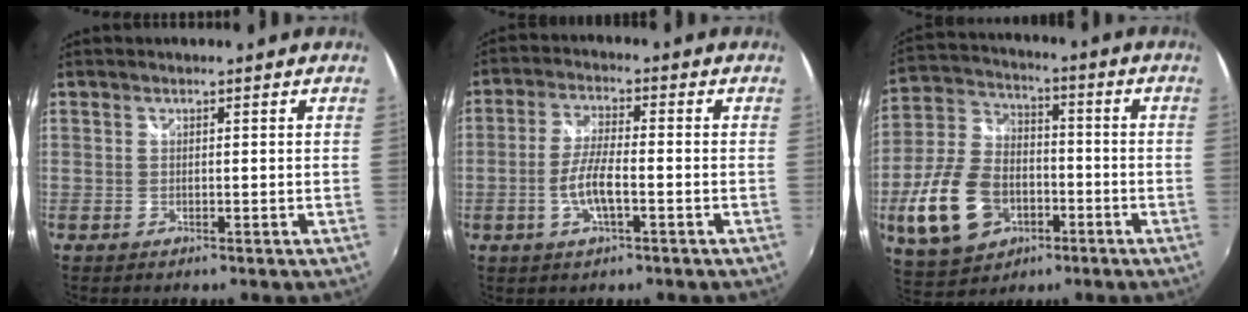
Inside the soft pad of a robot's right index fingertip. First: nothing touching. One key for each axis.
{"total": 6.5, "fx": -2.2, "fy": 1.7, "fz": 5.9, "tx": -0.122, "ty": -0.001, "tz": -0.042}
{"total": 16.8, "fx": -5.8, "fy": 11.2, "fz": 11.0, "tx": -0.263, "ty": 0.005, "tz": -0.088}